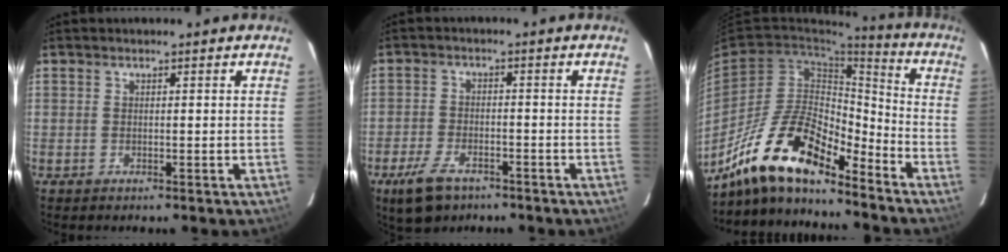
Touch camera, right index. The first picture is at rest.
{"total": 7.9, "force": [-5.3, 4.1, 4.2], "torque": [-0.112, -0.008, -0.095]}
{"total": 17.7, "force": [-13.5, 5.1, 10.3], "torque": [-0.201, -0.003, -0.254]}